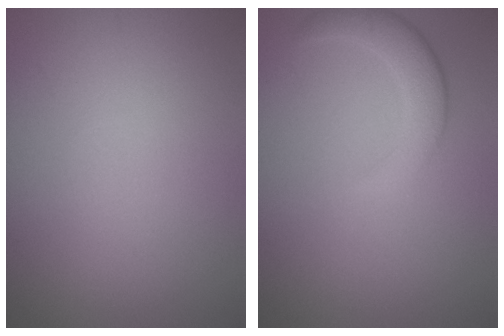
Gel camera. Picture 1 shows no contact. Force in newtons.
{"total": 3.0, "press": 3.0, "slide": 0.4}